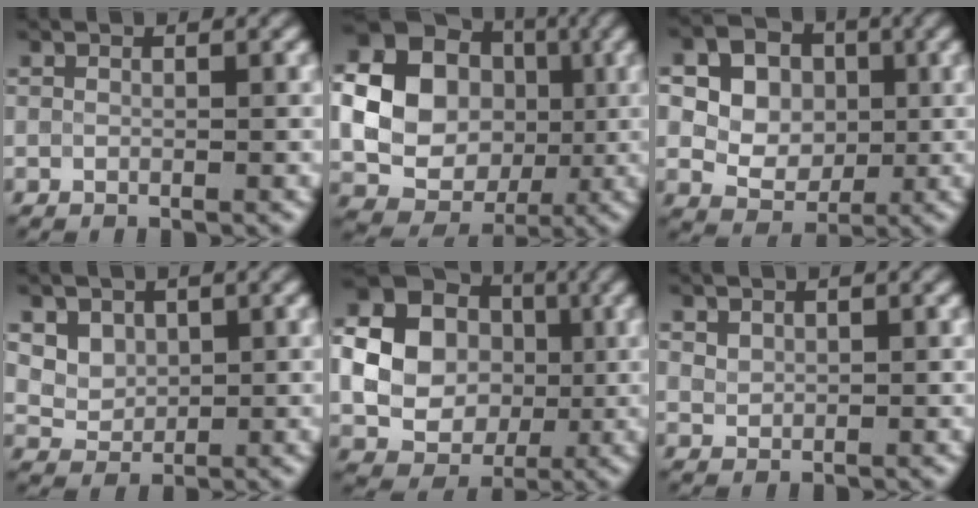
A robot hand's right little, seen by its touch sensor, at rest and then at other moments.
{"total": 18.0, "force": [1.4, 16.5, 7.1], "torque": [-0.161, 0.011, -0.003]}
{"total": 11.1, "force": [3.0, 9.2, 5.4], "torque": [-0.110, 0.040, 0.045]}
{"total": 4.2, "force": [2.2, 3.1, 1.8], "torque": [-0.026, 0.007, 0.046]}
{"total": 12.7, "force": [0.9, 11.3, 5.7], "torque": [-0.130, 0.000, 0.005]}
{"total": 1.1, "force": [0.6, 0.7, 0.4], "torque": [-0.005, 0.000, 0.014]}